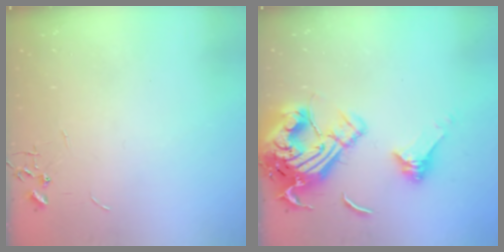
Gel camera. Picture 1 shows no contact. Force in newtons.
{"total": 24.6, "press": 24.5, "slide": 2.6}